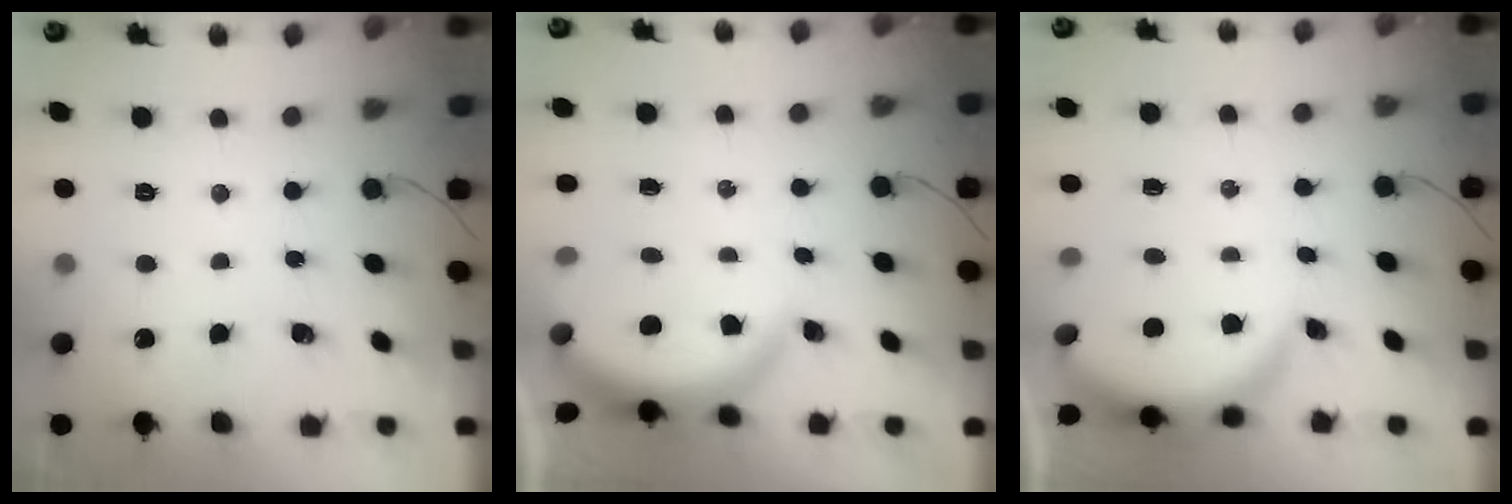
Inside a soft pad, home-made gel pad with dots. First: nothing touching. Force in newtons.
{"total": 3.9, "press": 3.9, "slide": 0.2}
{"total": 4.3, "press": 4.3, "slide": 0.6}